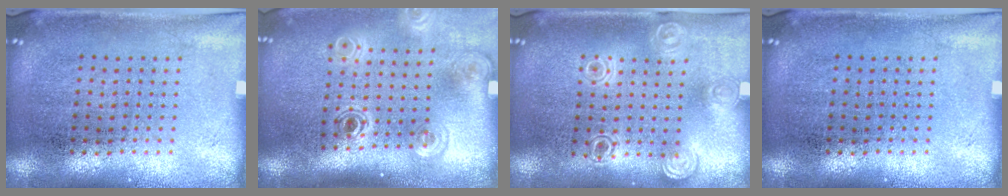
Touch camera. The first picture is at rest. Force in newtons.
{"total": 1.9, "press": 1.3, "slide": 1.4}
{"total": 1.3, "press": 1.2, "slide": 0.4}
{"total": 0.0}